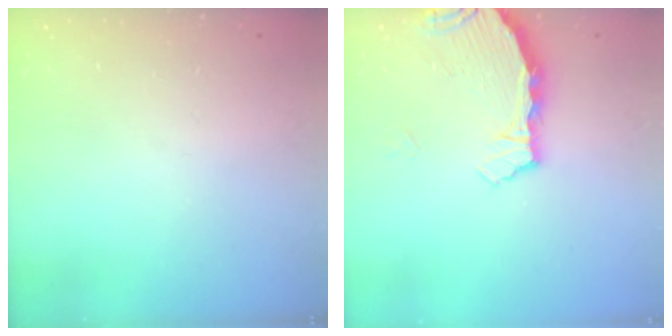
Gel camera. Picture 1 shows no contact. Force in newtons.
{"total": 3.4, "press": 3.4, "slide": 0.4}